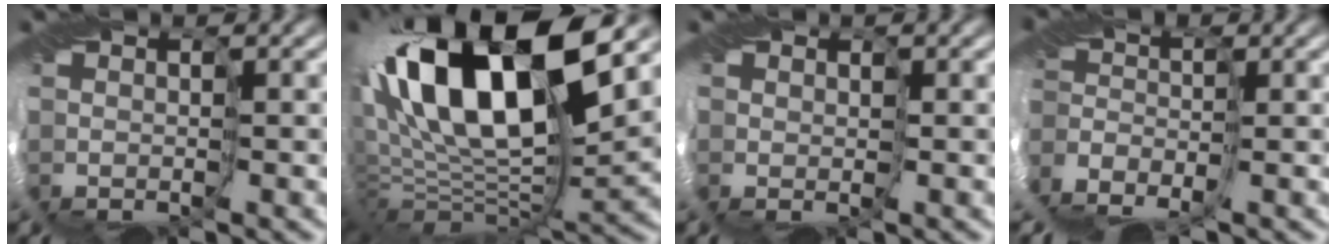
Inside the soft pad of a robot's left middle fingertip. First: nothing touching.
{"total": 17.6, "force": [5.4, 8.1, 14.7], "torque": [-0.259, 0.025, 0.090]}
{"total": 1.3, "force": [0.4, 1.2, 0.3], "torque": [-0.002, 0.001, 0.003]}
{"total": 4.1, "force": [-3.8, 1.3, 0.6], "torque": [-0.008, -0.011, -0.070]}